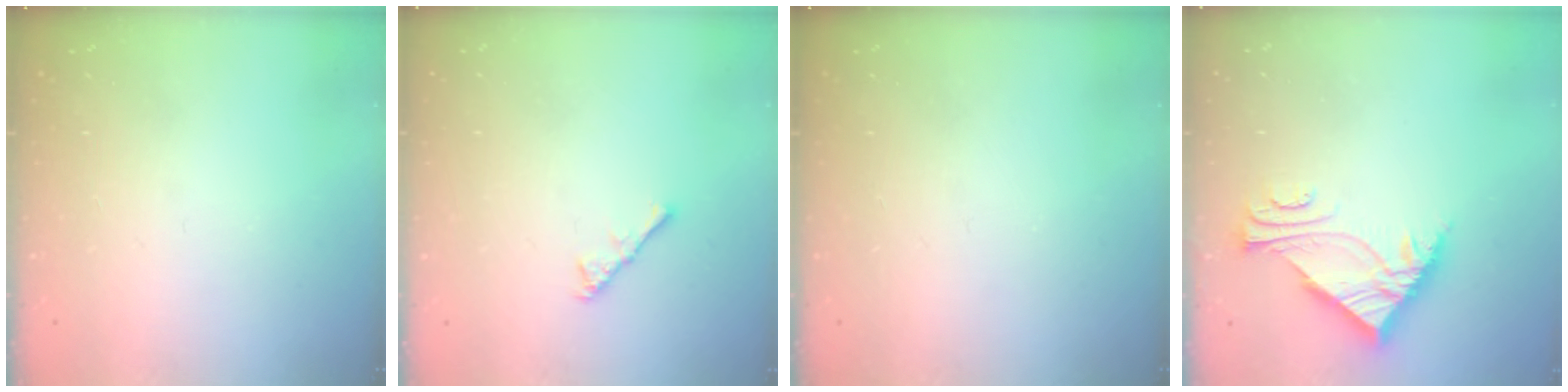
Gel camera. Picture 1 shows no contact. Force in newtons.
{"total": 3.4, "press": 3.4, "slide": 0.6}
{"total": 0.0}
{"total": 7.9, "press": 7.8, "slide": 1.1}